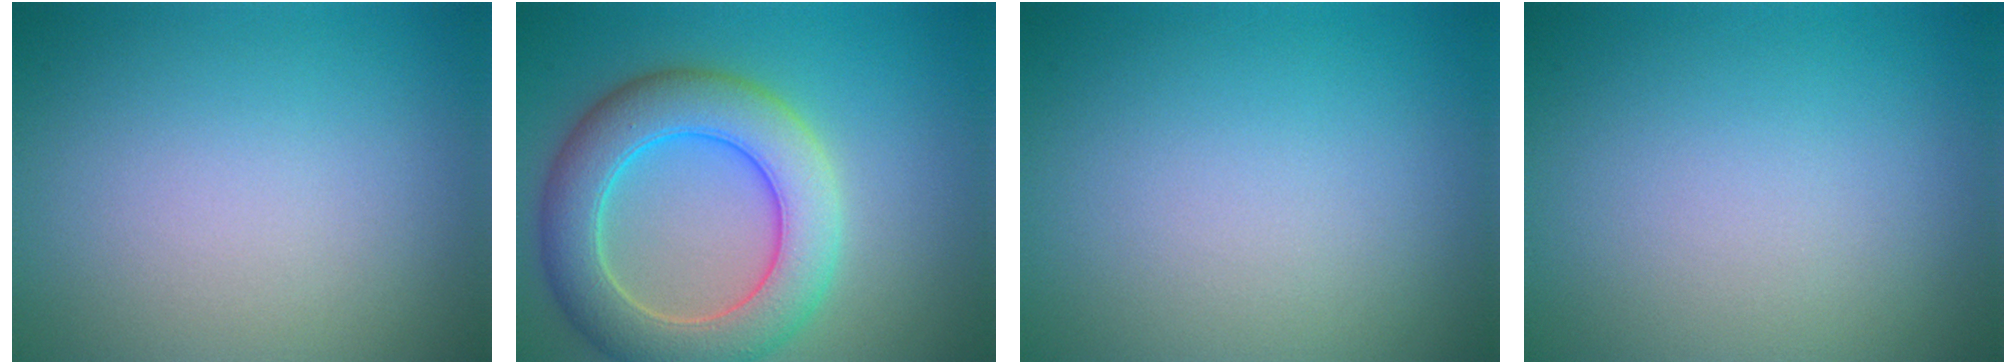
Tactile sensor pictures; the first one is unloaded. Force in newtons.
{"total": 7.4, "press": 7.4, "slide": 0.5}
{"total": 0.0}
{"total": 0.0}